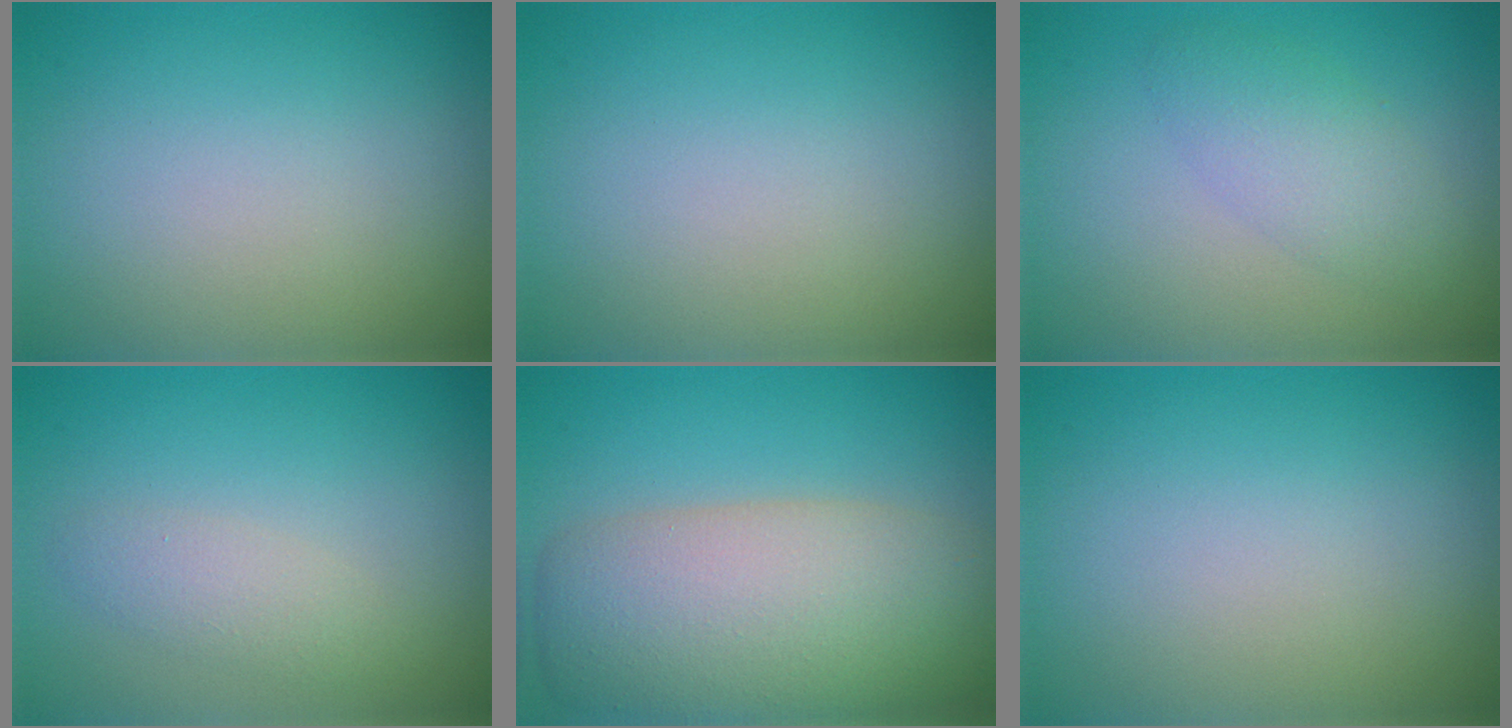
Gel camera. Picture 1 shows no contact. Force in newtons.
{"total": 0.0}
{"total": 2.9, "press": 2.9, "slide": 0.1}
{"total": 1.8, "press": 1.8, "slide": 0.2}
{"total": 9.7, "press": 9.7, "slide": 0.6}
{"total": 0.0}